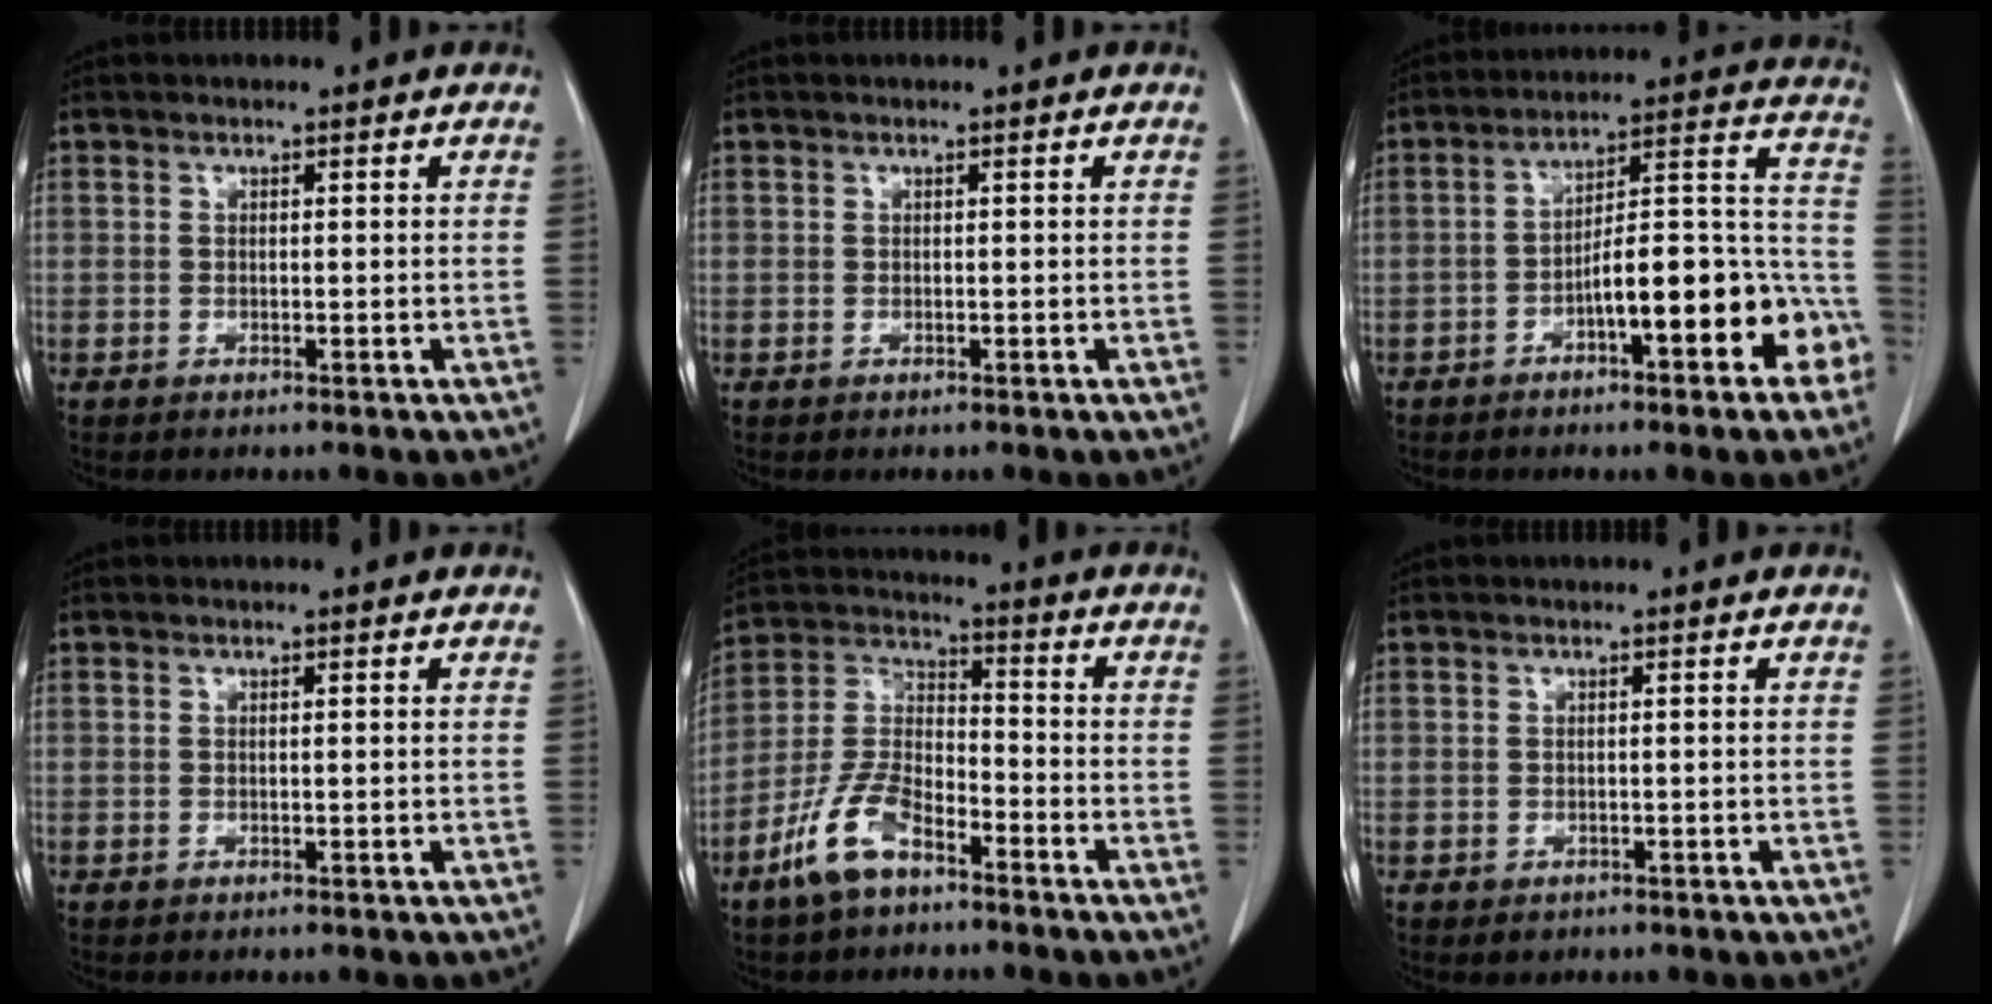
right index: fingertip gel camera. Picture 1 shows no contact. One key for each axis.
{"total": 0.0}
{"total": 15.5, "fx": -6.5, "fy": 3.6, "fz": 13.6, "tx": -0.179, "ty": 0.046, "tz": -0.089}
{"total": 0.0}
{"total": 10.2, "fx": -6.5, "fy": 4.3, "fz": 6.5, "tx": -0.152, "ty": 0.004, "tz": -0.130}
{"total": 1.1, "fx": -0.5, "fy": 0.9, "fz": 0.3, "tx": -0.003, "ty": 0.002, "tz": -0.002}